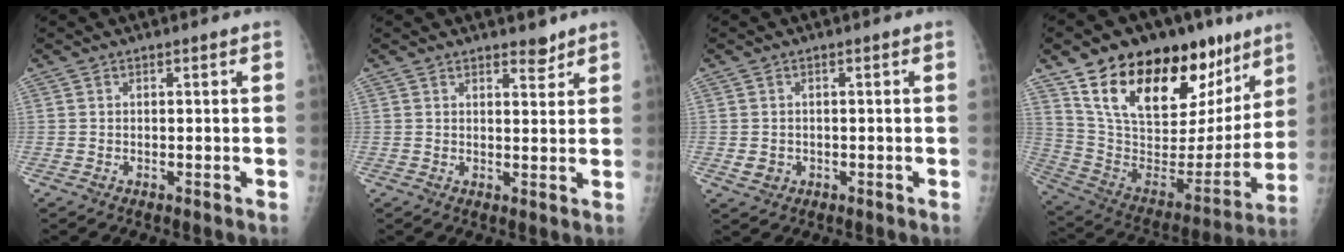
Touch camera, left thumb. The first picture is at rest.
{"total": 3.0, "force": [2.4, 1.2, 1.2], "torque": [-0.004, -0.018, 0.035]}
{"total": 2.2, "force": [-0.3, 2.0, 0.9], "torque": [-0.008, 0.001, 0.004]}
{"total": 30.4, "force": [18.3, 14.9, 19.2], "torque": [-0.270, -0.038, 0.307]}